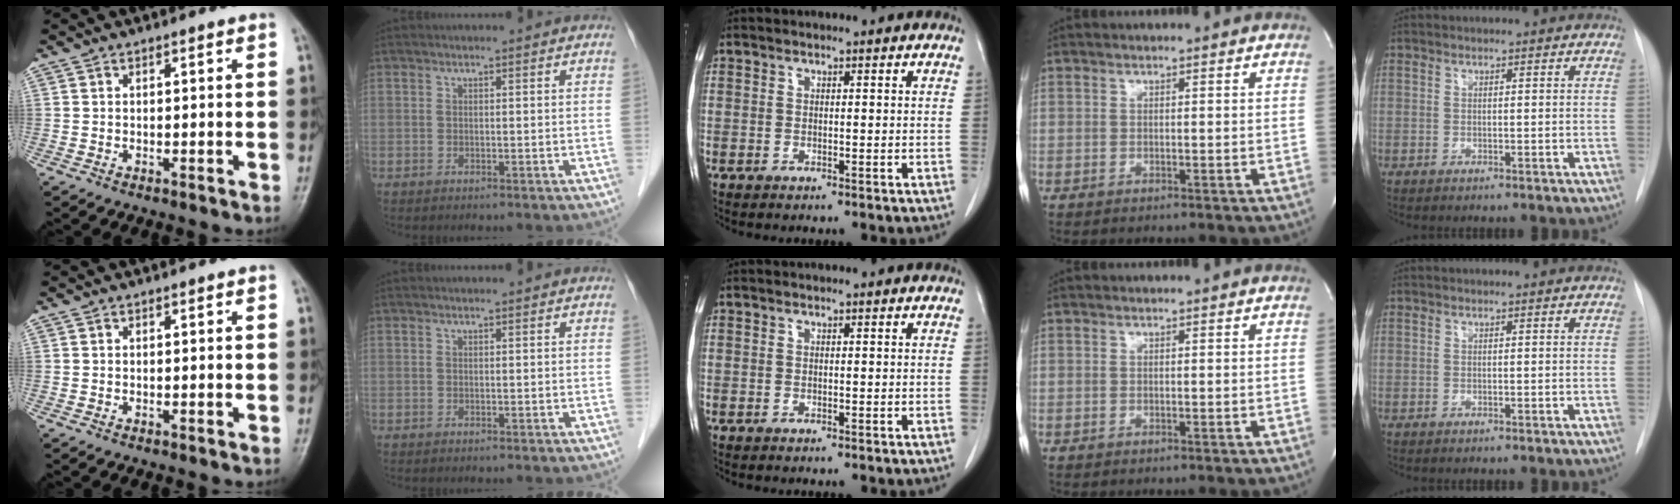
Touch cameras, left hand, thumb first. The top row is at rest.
{}